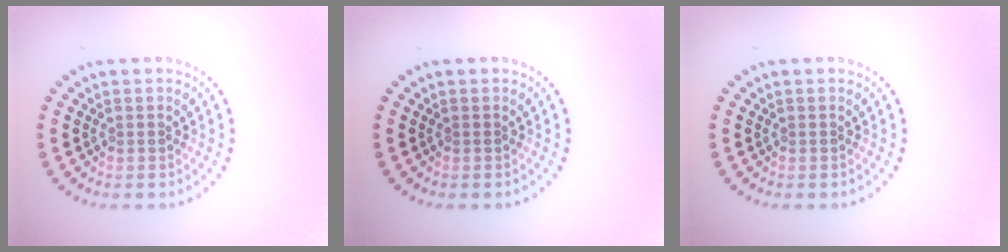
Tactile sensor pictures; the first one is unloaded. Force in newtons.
{"total": 0.0}
{"total": 0.0}